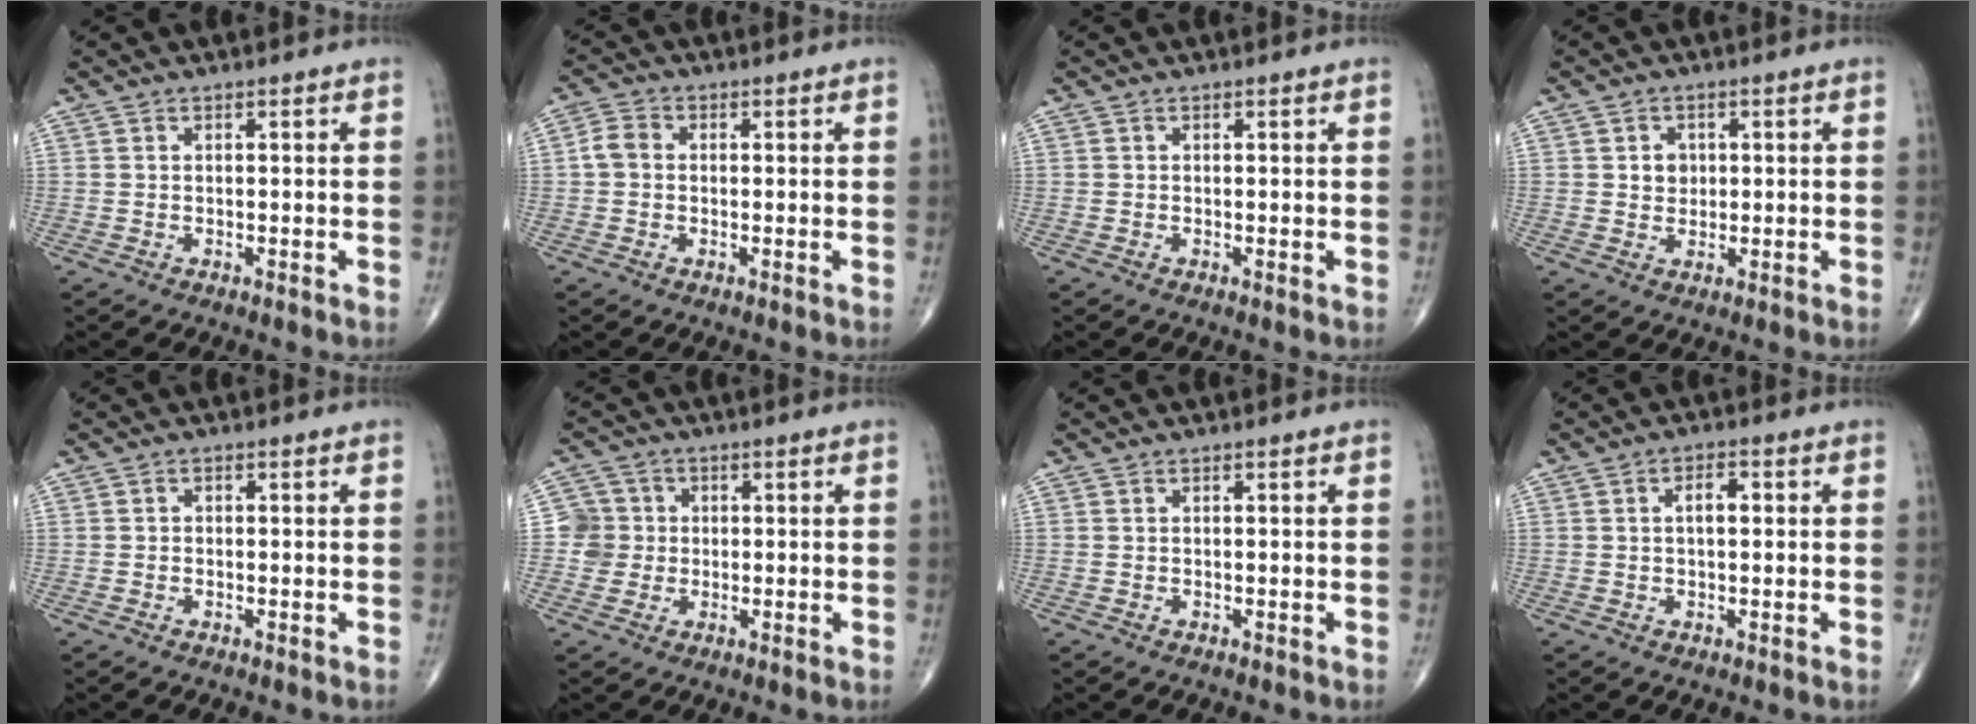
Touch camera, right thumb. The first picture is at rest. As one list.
[{"total": 3.4, "force": [-0.1, 2.8, 2.0], "torque": [-0.035, 0.010, -0.007]}, {"total": 0.0}, {"total": 3.0, "force": [0.6, 2.6, 1.4], "torque": [-0.005, 0.000, 0.009]}, {"total": 0.6, "force": [-0.2, 0.5, 0.2], "torque": [0.000, 0.002, -0.007]}, {"total": 4.8, "force": [-0.1, 4.8, 0.4], "torque": [0.026, 0.010, -0.009]}, {"total": 0.0}, {"total": 3.3, "force": [0.5, 1.6, 2.9], "torque": [-0.046, 0.007, 0.006]}]